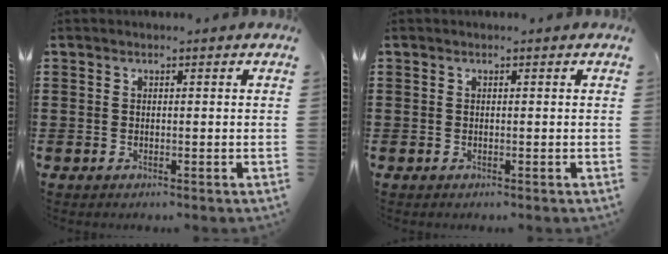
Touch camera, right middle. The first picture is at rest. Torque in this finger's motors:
{"motor_torque": [-0.09, 0.10, 0.01, -0.01]}